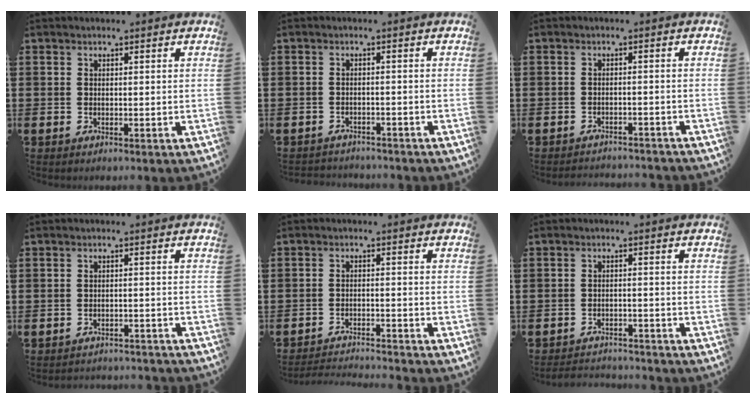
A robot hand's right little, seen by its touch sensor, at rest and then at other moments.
{"total": 1.6, "force": [-1.5, 0.2, -0.2], "torque": [0.000, 0.002, -0.035]}
{"total": 1.7, "force": [-1.7, -0.1, -0.2], "torque": [-0.002, 0.003, -0.037]}
{"total": 1.8, "force": [-1.7, -0.1, -0.1], "torque": [-0.003, 0.003, -0.038]}
{"total": 2.6, "force": [-2.5, -0.2, 0.0], "torque": [-0.003, 0.001, -0.055]}
{"total": 2.4, "force": [-2.4, 0.0, -0.2], "torque": [-0.003, 0.002, -0.052]}